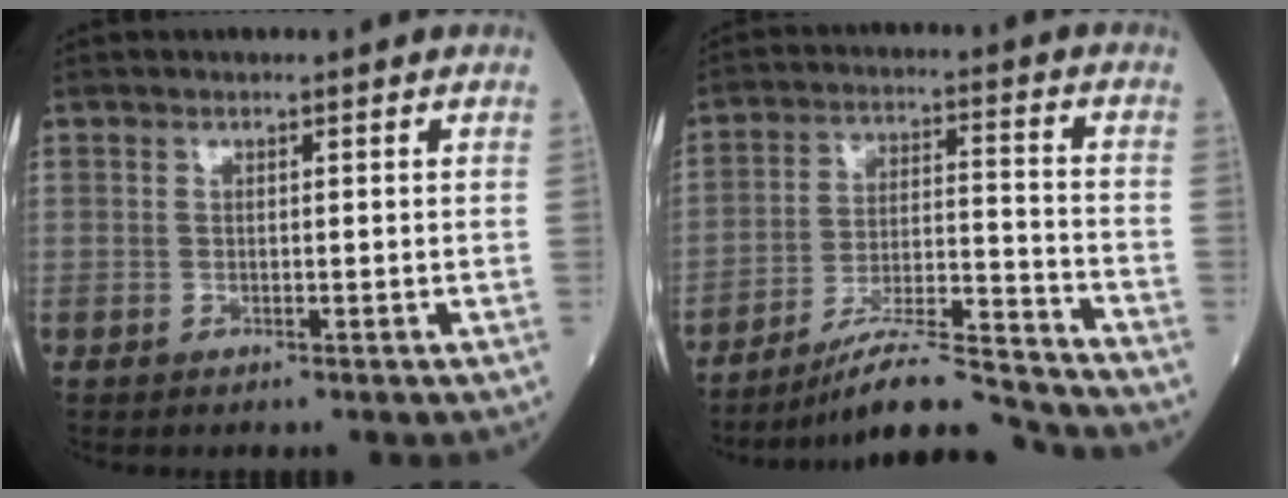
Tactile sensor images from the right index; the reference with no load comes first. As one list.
[{"total": 12.9, "force": [-12.1, -0.3, 4.5], "torque": [-0.068, 0.022, -0.208]}]